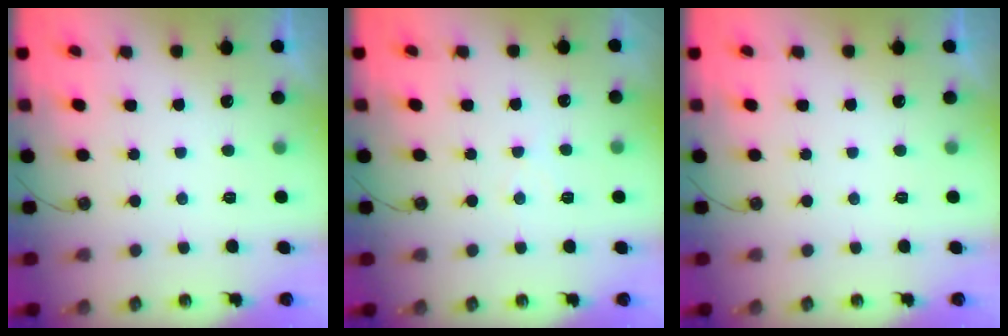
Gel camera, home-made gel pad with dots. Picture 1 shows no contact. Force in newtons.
{"total": 5.0, "press": 5.0, "slide": 0.7}
{"total": 0.0}